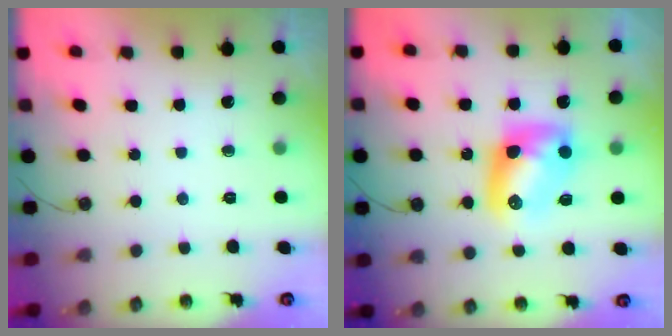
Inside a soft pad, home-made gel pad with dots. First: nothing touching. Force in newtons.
{"total": 10.9, "press": 10.9, "slide": 0.7}